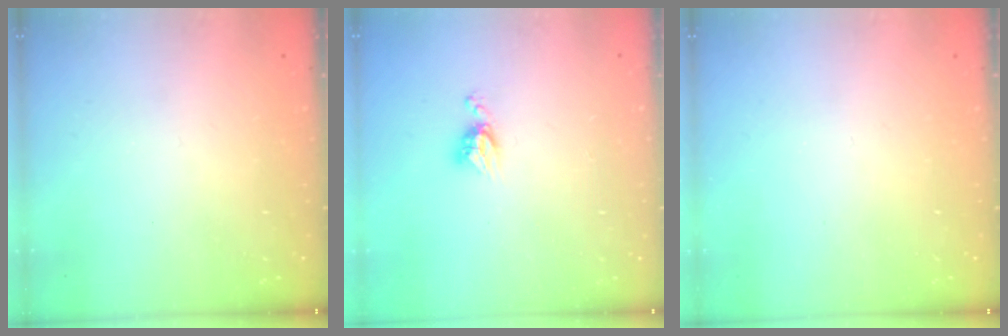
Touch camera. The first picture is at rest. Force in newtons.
{"total": 5.1, "press": 5.1, "slide": 0.5}
{"total": 0.0}